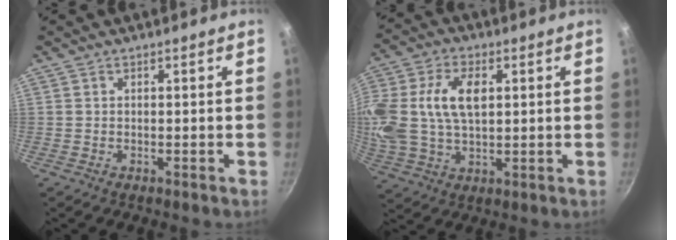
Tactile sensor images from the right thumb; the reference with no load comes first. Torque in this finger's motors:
{"motor_torque": [0.42, 1.72, 0.30, -0.18, 0.55]}